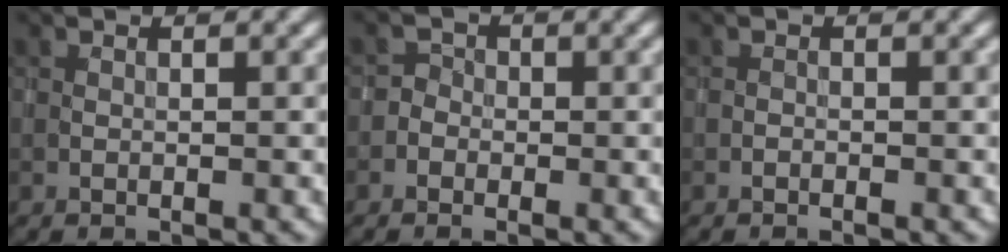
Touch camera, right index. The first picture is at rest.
{"total": 1.3, "force": [-0.7, 1.1, 0.1], "torque": [0.013, 0.011, -0.020]}
{"total": 0.0}